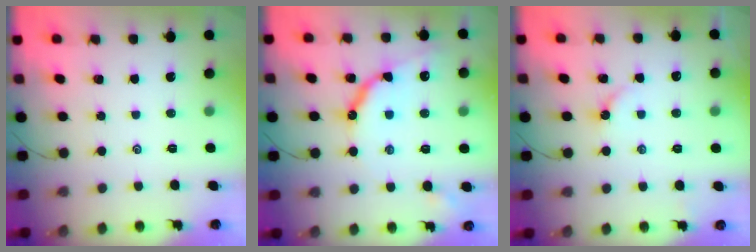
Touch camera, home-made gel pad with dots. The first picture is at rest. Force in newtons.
{"total": 11.0, "press": 10.9, "slide": 1.0}
{"total": 2.5, "press": 2.4, "slide": 0.4}